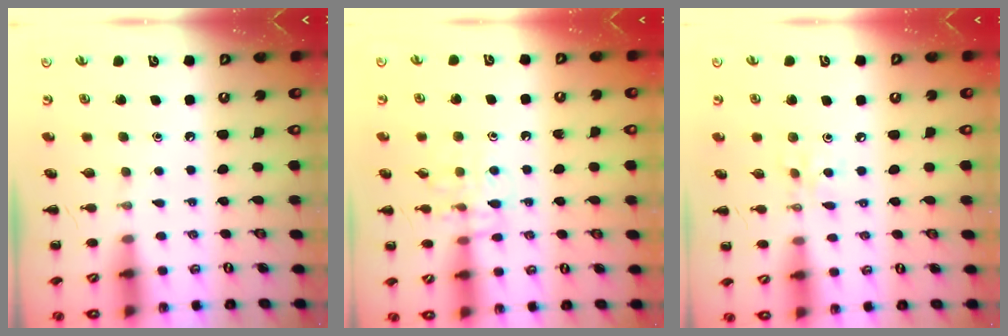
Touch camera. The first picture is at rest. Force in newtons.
{"total": 10.0, "press": 10.0, "slide": 0.8}
{"total": 4.0, "press": 3.8, "slide": 1.4}